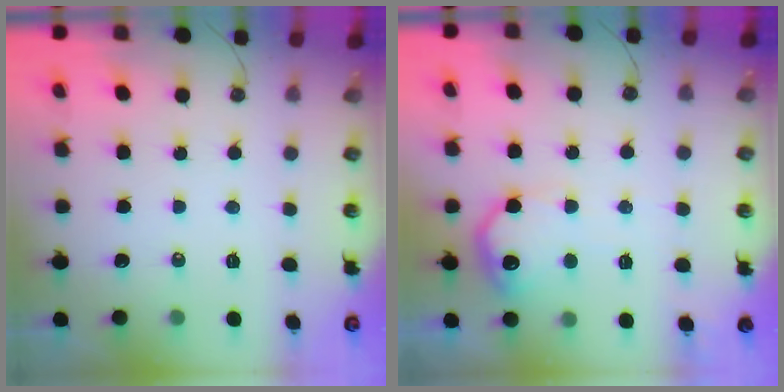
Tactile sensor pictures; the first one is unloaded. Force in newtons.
{"total": 11.7, "press": 11.7, "slide": 0.6}